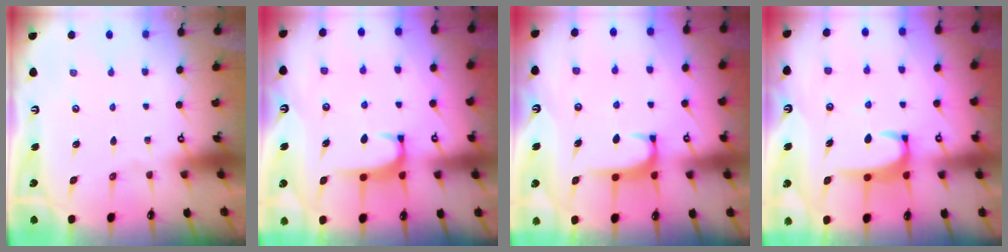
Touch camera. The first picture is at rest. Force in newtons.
{"total": 1.7, "press": 1.6, "slide": 0.5}
{"total": 1.6, "press": 1.5, "slide": 0.5}
{"total": 3.2, "press": 3.2, "slide": 0.4}